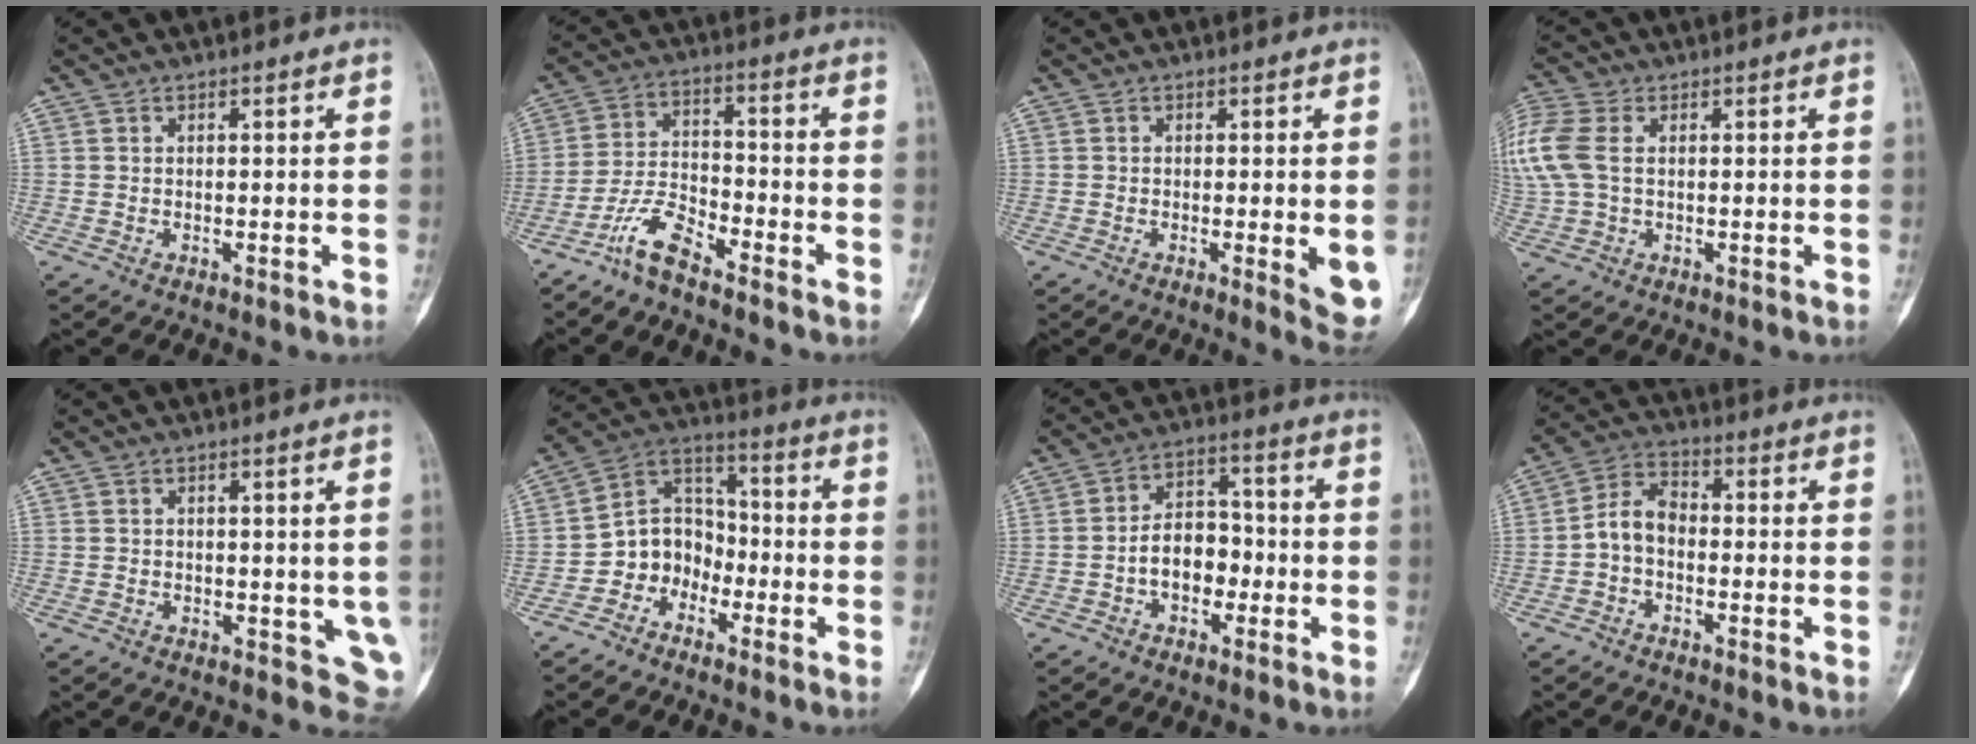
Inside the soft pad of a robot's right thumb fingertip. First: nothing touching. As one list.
[{"total": 7.2, "force": [-5.8, 1.9, 3.7], "torque": [-0.079, 0.043, -0.122]}, {"total": 6.2, "force": [-1.1, 1.6, 5.9], "torque": [-0.070, -0.013, -0.013]}, {"total": 11.7, "force": [2.0, 7.6, 8.7], "torque": [-0.246, 0.021, 0.041]}, {"total": 4.5, "force": [0.0, 2.8, 3.5], "torque": [-0.020, -0.008, 0.007]}, {"total": 9.1, "force": [-4.1, 7.5, 3.1], "torque": [-0.016, 0.070, -0.089]}, {"total": 8.6, "force": [-2.2, 5.9, 5.8], "torque": [-0.064, 0.036, -0.048]}, {"total": 6.3, "force": [-1.4, 4.2, 4.4], "torque": [-0.075, 0.028, -0.039]}]